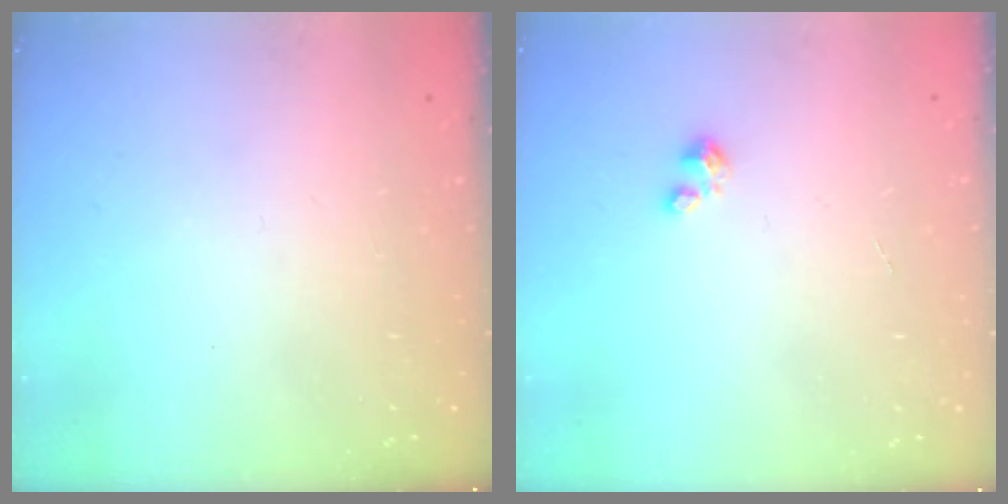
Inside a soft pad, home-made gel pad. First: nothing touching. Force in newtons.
{"total": 1.6, "press": 1.6, "slide": 0.2}